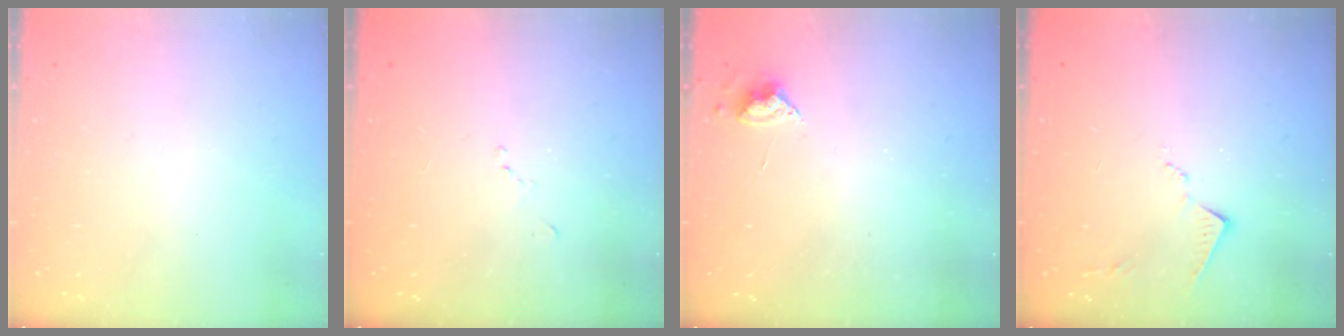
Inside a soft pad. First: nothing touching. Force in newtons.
{"total": 5.7, "press": 5.7, "slide": 0.7}
{"total": 5.8, "press": 5.8, "slide": 0.8}
{"total": 8.1, "press": 8.1, "slide": 0.4}